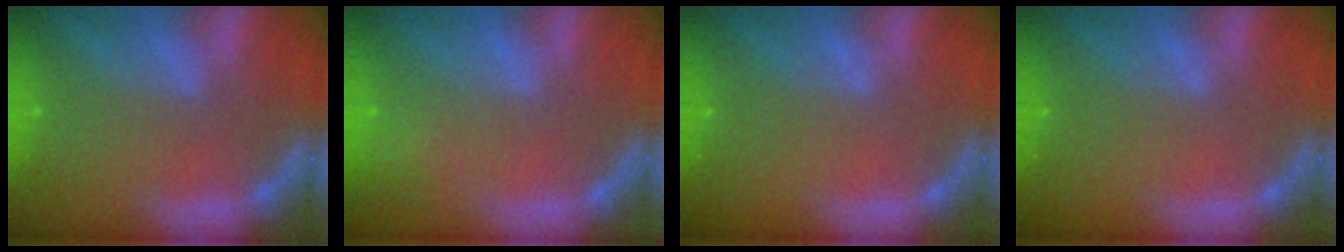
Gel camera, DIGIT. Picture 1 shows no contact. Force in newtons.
{"total": 2.4}
{"total": 0.0}
{"total": 0.0}